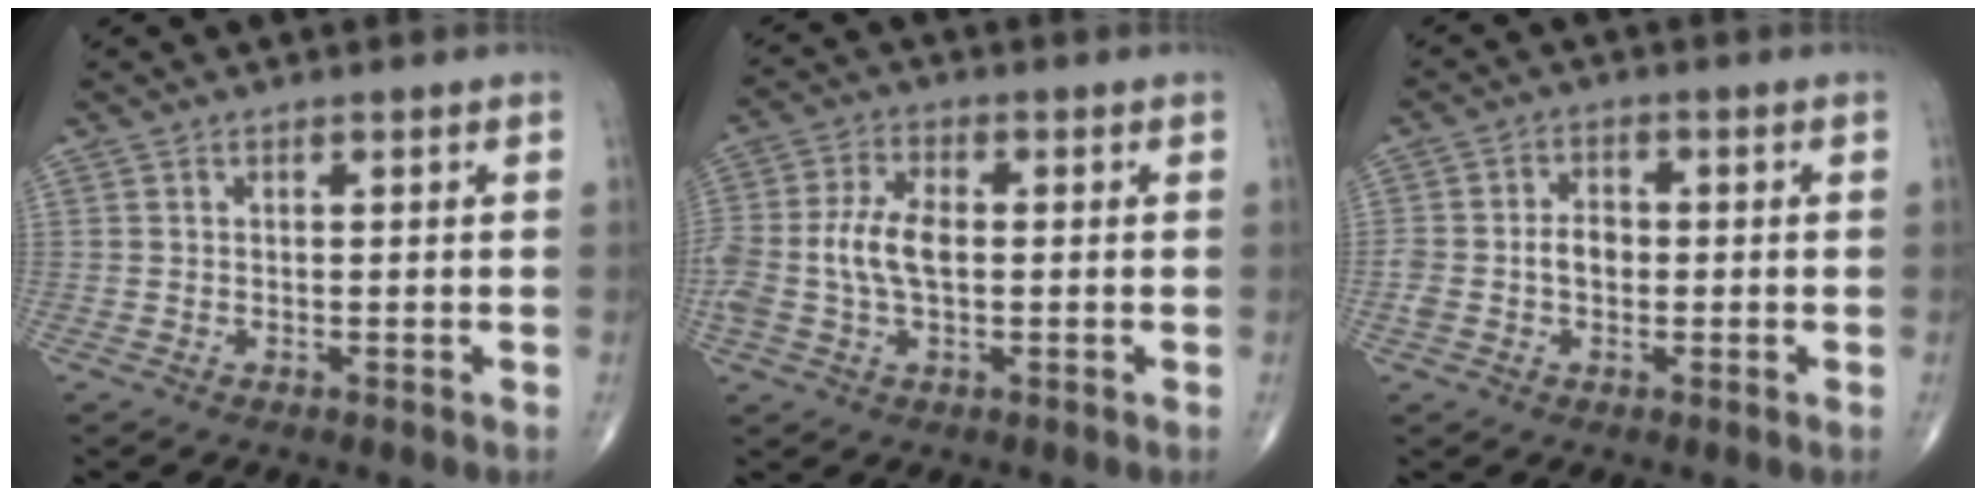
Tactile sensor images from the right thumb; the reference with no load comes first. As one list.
[{"total": 8.7, "force": [-0.3, 4.8, 7.3], "torque": [-0.164, 0.015, -0.007]}, {"total": 5.2, "force": [-0.5, 3.6, 3.7], "torque": [-0.070, 0.019, -0.009]}]